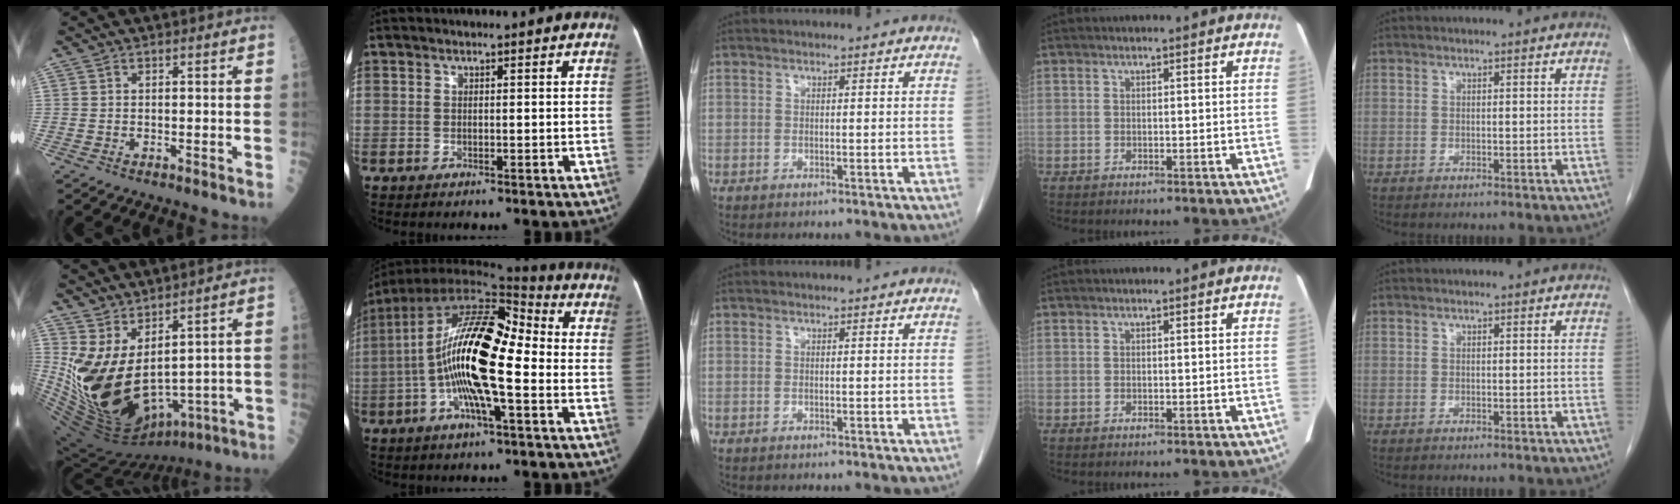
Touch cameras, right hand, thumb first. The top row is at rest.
{"thumb": {"total": 18.3, "force": [2.6, 8.9, 15.8], "torque": [-0.299, -0.049, 0.083]}, "index": {"total": 18.5, "force": [-2.4, 4.6, 17.8], "torque": [-0.321, 0.026, -0.050]}}